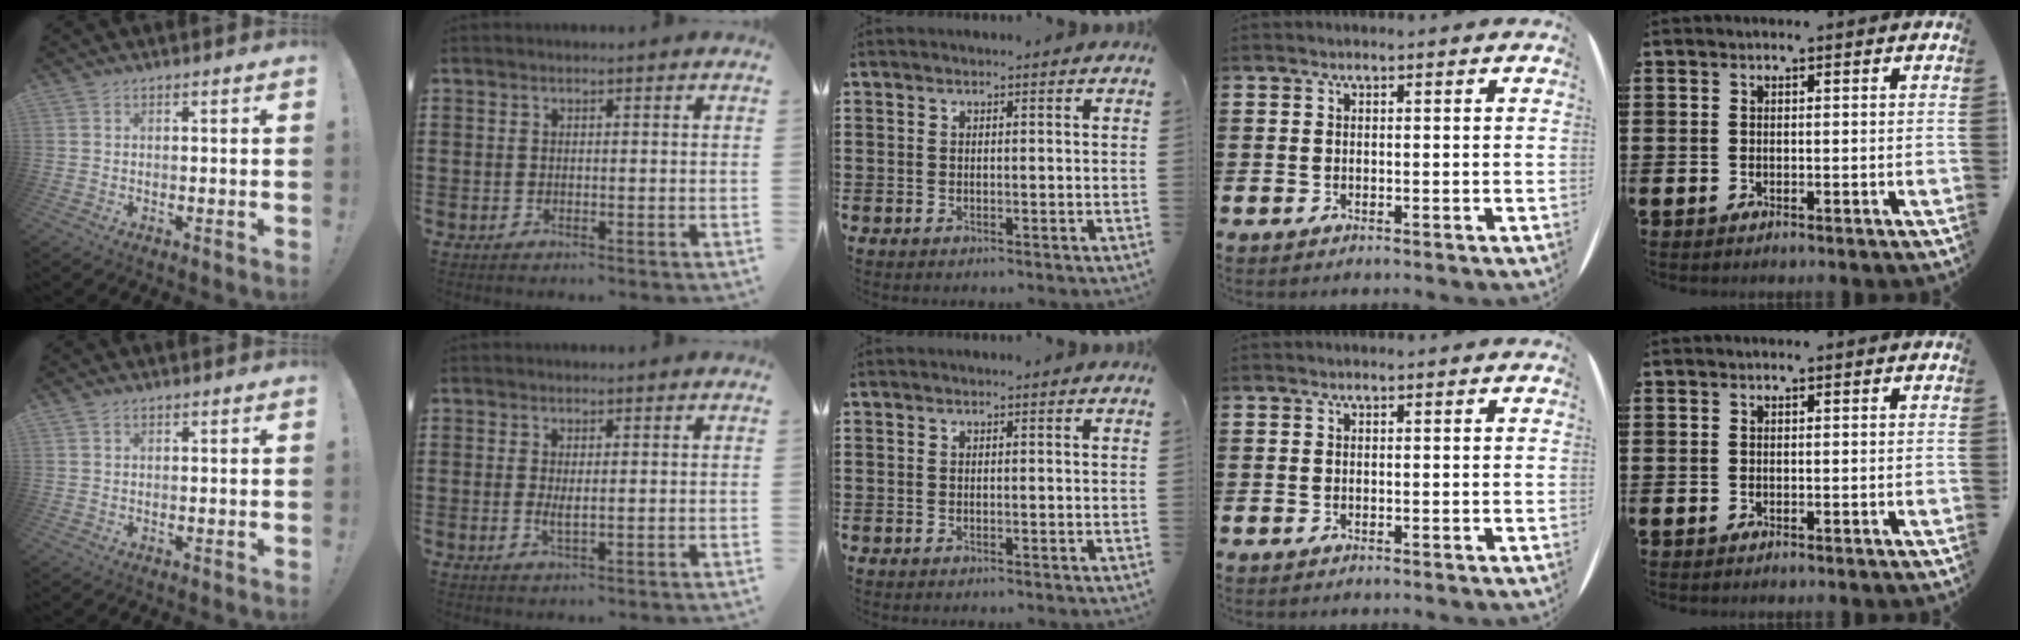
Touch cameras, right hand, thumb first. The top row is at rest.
{"thumb": {"total": 0.7, "force": [0.4, 0.5, 0.2], "torque": [-0.009, 0.005, 0.008]}, "index": {"total": 2.1, "force": [0.2, 0.6, 1.9], "torque": [-0.037, 0.000, 0.003]}}